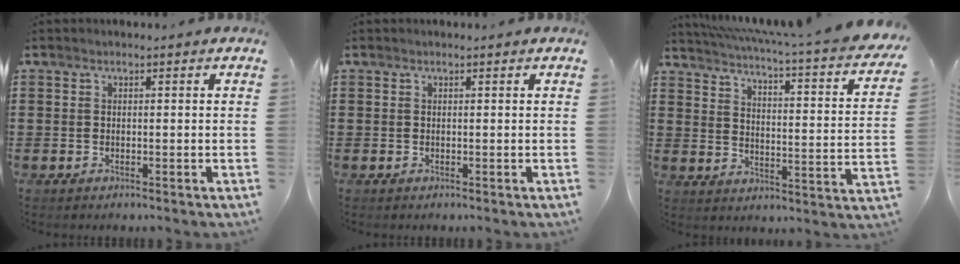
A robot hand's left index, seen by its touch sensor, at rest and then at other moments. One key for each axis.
{"total": 0.0}
{"total": 3.4, "fx": 2.7, "fy": -0.4, "fz": 2.0, "tx": -0.058, "ty": -0.036, "tz": 0.036}